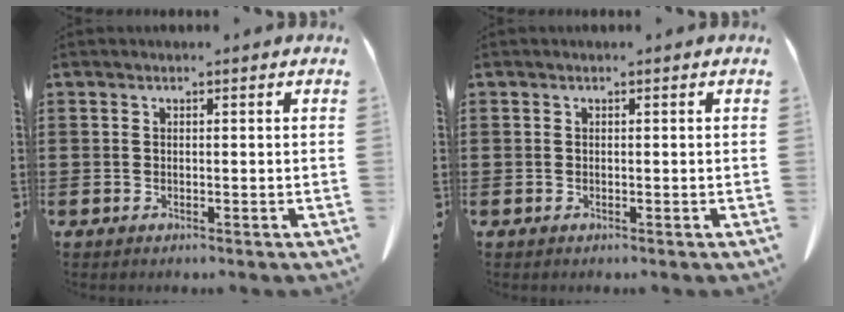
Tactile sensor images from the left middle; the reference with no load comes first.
{"total": 0.0}